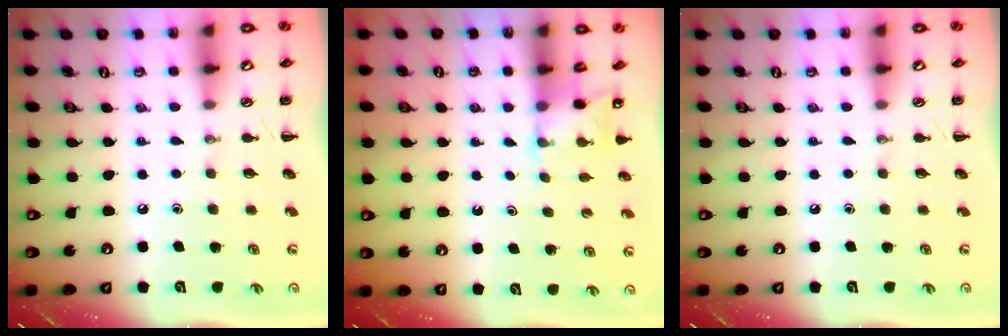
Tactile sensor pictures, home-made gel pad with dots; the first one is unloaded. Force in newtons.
{"total": 2.8, "press": 2.7, "slide": 0.9}
{"total": 0.0}